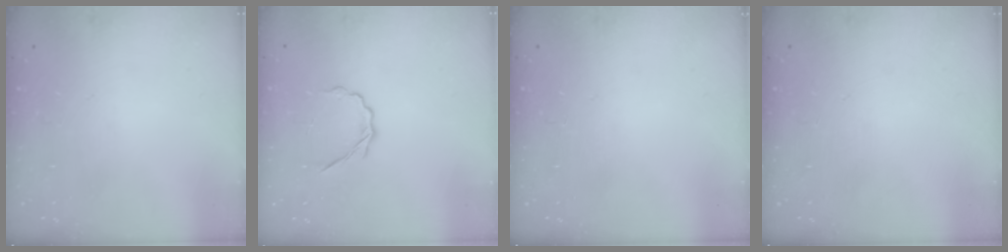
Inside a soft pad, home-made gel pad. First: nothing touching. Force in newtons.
{"total": 3.9, "press": 3.7, "slide": 1.3}
{"total": 0.0}
{"total": 0.0}